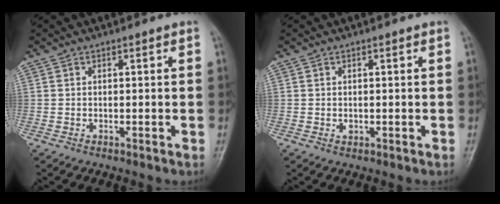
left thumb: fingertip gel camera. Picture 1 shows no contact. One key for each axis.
{"total": 0.9, "fx": 0.1, "fy": 0.7, "fz": 0.5, "tx": -0.004, "ty": 0.000, "tz": 0.002}